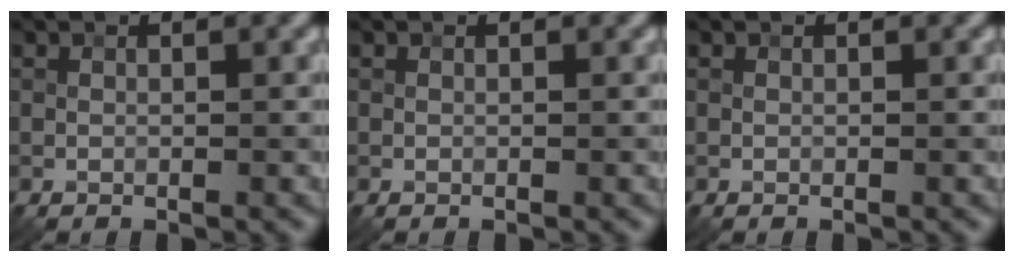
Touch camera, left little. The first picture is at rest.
{"total": 0.0}
{"total": 0.0}